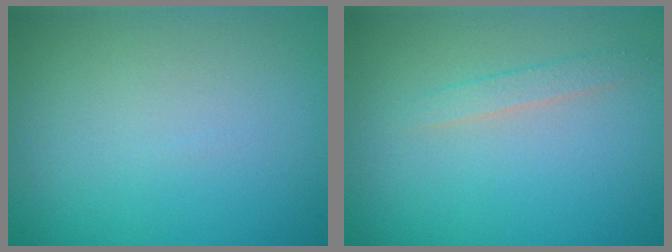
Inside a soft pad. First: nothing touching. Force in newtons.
{"total": 1.3, "press": 1.3, "slide": 0.1}